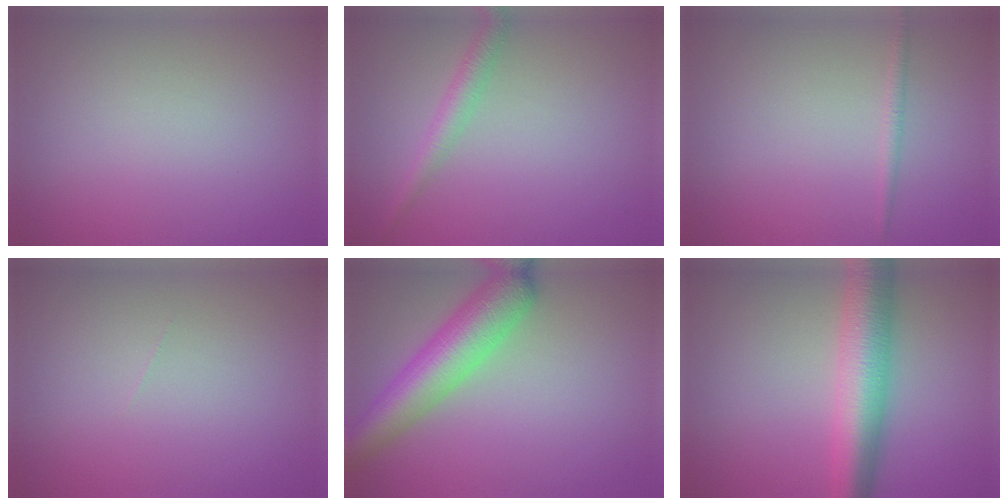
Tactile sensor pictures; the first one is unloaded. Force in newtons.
{"total": 2.2, "press": 2.2, "slide": 0.1}
{"total": 0.7, "press": 0.7, "slide": 0.0}
{"total": 0.0}
{"total": 6.8, "press": 6.8, "slide": 0.3}
{"total": 7.0, "press": 7.0, "slide": 0.1}